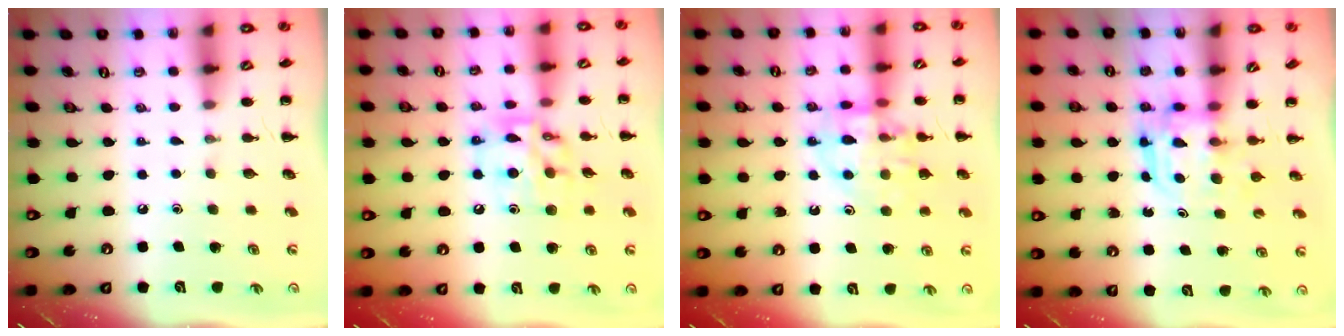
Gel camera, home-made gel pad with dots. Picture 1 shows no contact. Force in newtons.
{"total": 13.8, "press": 13.6, "slide": 2.3}
{"total": 13.5, "press": 13.4, "slide": 1.6}
{"total": 3.1, "press": 3.1, "slide": 0.2}